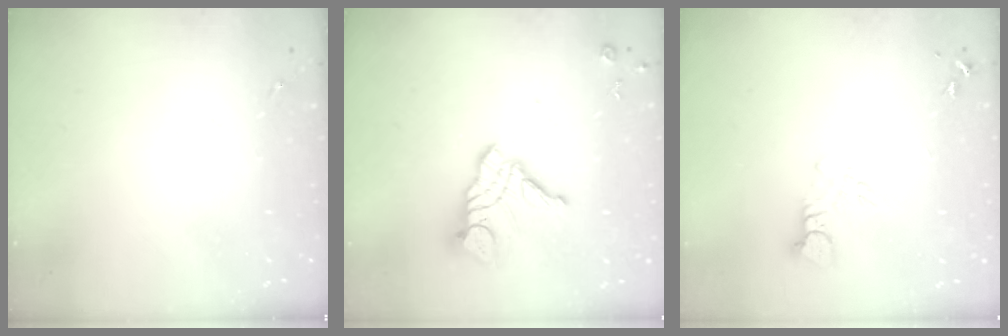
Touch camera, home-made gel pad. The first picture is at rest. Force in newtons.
{"total": 15.1, "press": 15.0, "slide": 1.4}
{"total": 3.9, "press": 3.9, "slide": 0.4}